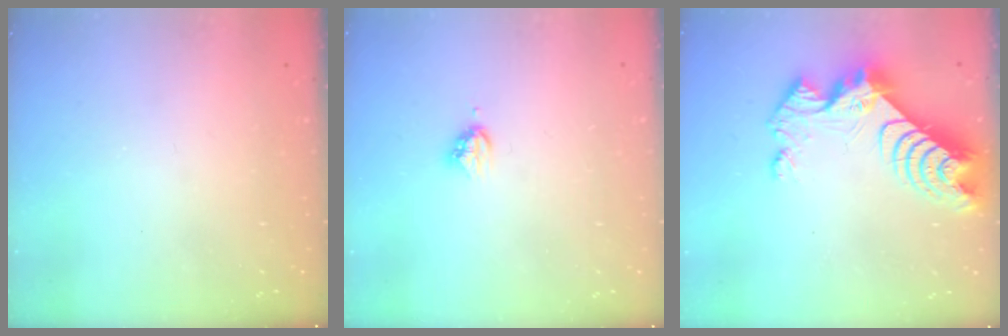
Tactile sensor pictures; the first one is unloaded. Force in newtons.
{"total": 3.4, "press": 3.4, "slide": 0.4}
{"total": 12.1, "press": 12.0, "slide": 1.1}